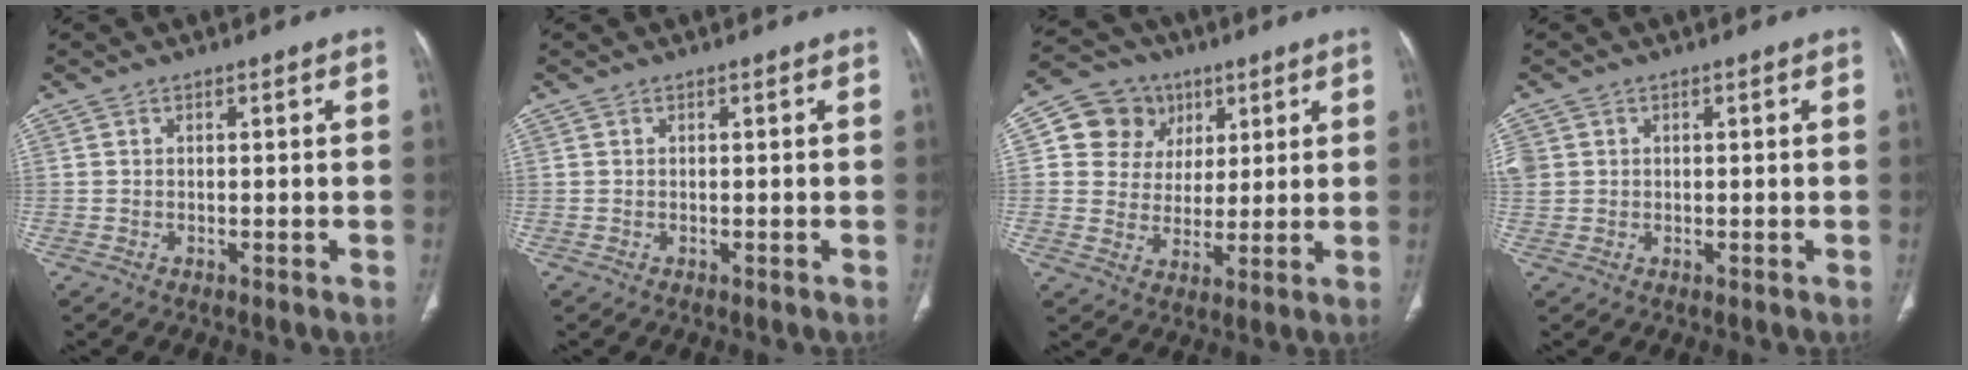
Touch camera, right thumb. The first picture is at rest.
{"total": 0.0}
{"total": 11.2, "force": [4.2, 9.9, 3.3], "torque": [-0.018, -0.004, 0.070]}
{"total": 4.0, "force": [0.7, 3.6, 1.6], "torque": [-0.043, 0.015, 0.025]}